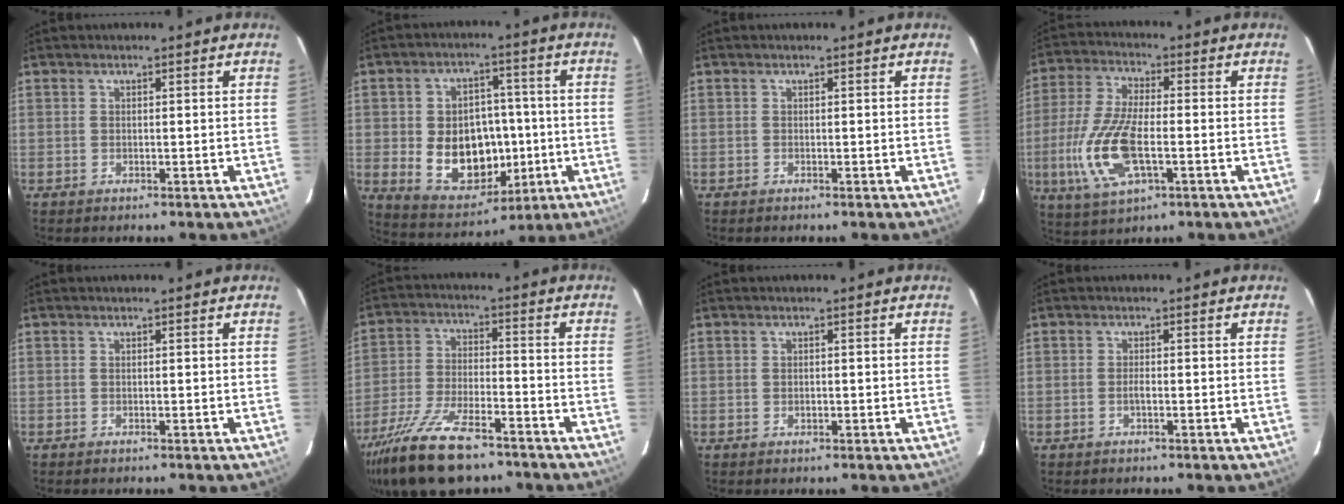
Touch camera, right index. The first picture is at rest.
{"total": 14.7, "force": [-2.1, 11.2, 9.3], "torque": [-0.190, 0.009, -0.005]}
{"total": 0.0}
{"total": 14.5, "force": [-3.6, 5.7, 12.9], "torque": [-0.282, -0.009, -0.069]}
{"total": 0.0}
{"total": 17.3, "force": [-13.0, 5.6, 9.9], "torque": [-0.212, -0.035, -0.232]}
{"total": 0.9, "force": [-0.1, 0.8, 0.4], "torque": [-0.006, 0.001, -0.001]}
{"total": 1.0, "force": [-0.5, 0.3, 0.8], "torque": [-0.017, 0.001, -0.009]}